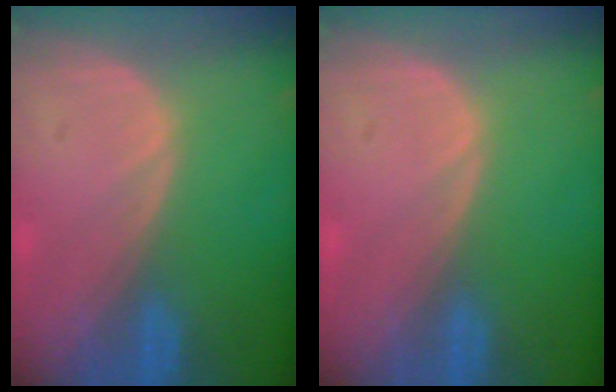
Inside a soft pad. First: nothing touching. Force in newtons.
{"total": 0.0}